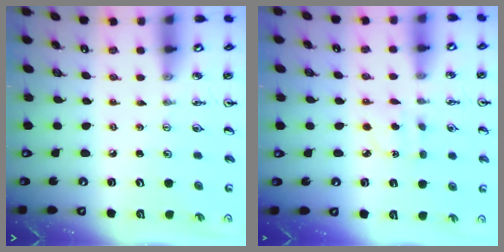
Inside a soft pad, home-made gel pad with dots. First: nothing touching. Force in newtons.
{"total": 3.0, "press": 2.8, "slide": 0.8}